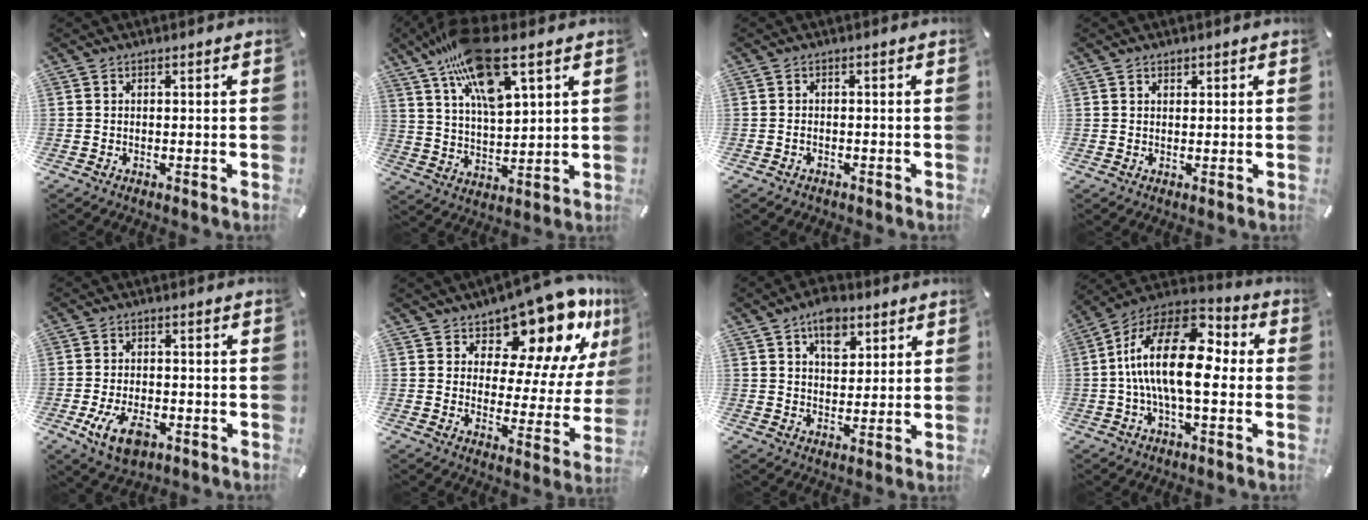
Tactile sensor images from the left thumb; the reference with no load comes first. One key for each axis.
{"total": 17.0, "fx": 10.5, "fy": 5.8, "fz": 12.0, "tx": -0.232, "ty": -0.043, "tz": 0.180}
{"total": 1.1, "fx": -0.6, "fy": 0.7, "fz": 0.7, "tx": -0.014, "ty": 0.001, "tz": -0.013}
{"total": 1.0, "fx": 0.6, "fy": 0.7, "fz": 0.2, "tx": 0.004, "ty": -0.002, "tz": 0.010}
{"total": 8.5, "fx": -3.4, "fy": 4.9, "fz": 6.1, "tx": -0.114, "ty": 0.001, "tz": -0.063}
{"total": 14.8, "fx": 11.6, "fy": 6.9, "fz": 6.2, "tx": -0.085, "ty": -0.107, "tz": 0.196}
{"total": 8.0, "fx": 4.6, "fy": 5.0, "fz": 4.2, "tx": -0.049, "ty": -0.018, "tz": 0.078}
{"total": 18.9, "fx": 0.8, "fy": 9.0, "fz": 16.6, "tx": -0.335, "ty": -0.009, "tz": 0.012}